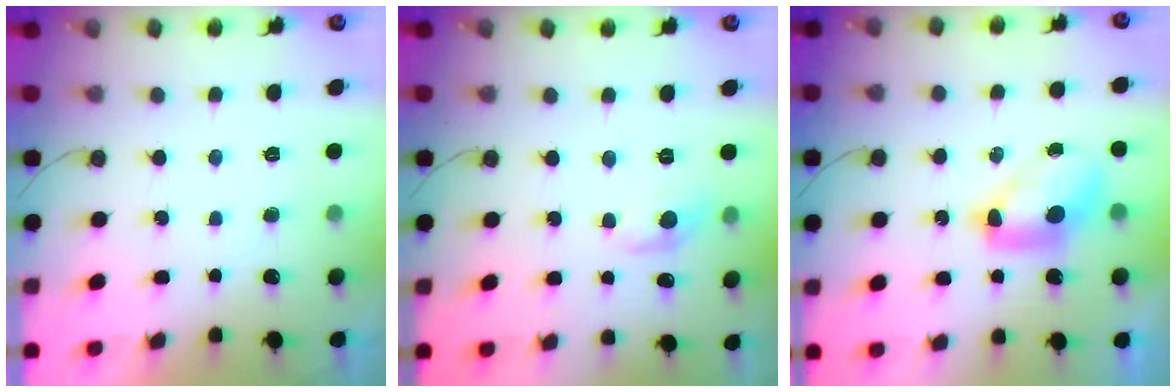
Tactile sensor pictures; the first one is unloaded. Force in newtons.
{"total": 6.2, "press": 6.2, "slide": 0.6}
{"total": 9.4, "press": 9.4, "slide": 1.2}